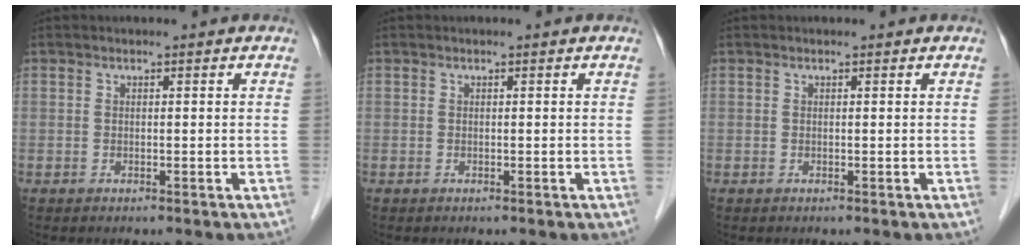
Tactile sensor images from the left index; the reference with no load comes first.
{"total": 0.0}
{"total": 0.0}